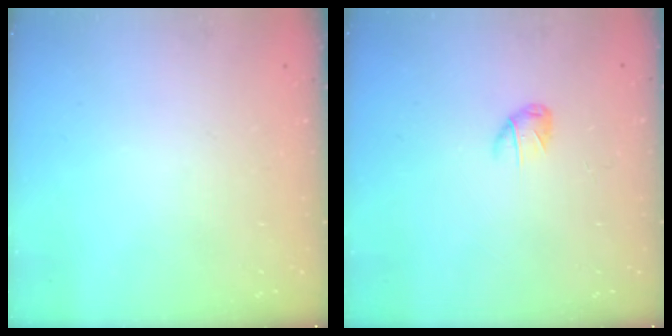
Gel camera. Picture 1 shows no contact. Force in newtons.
{"total": 5.1, "press": 5.0, "slide": 0.8}